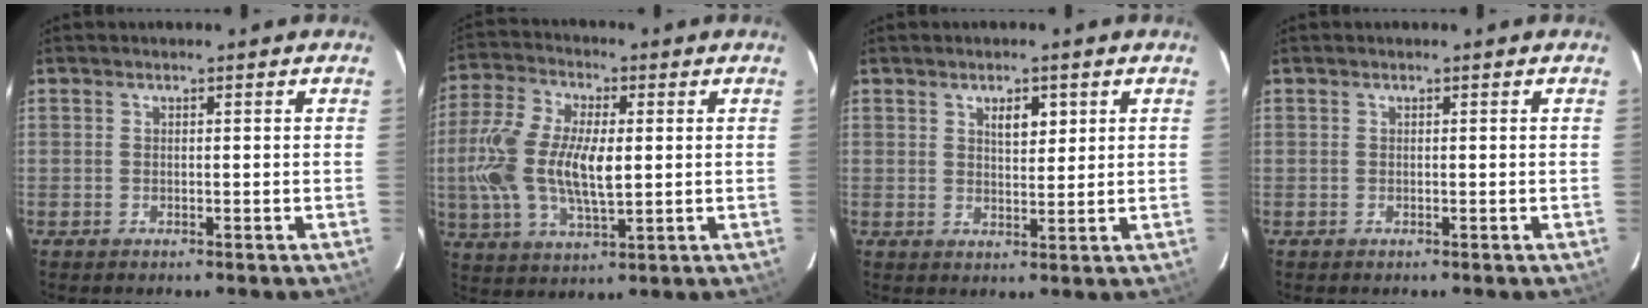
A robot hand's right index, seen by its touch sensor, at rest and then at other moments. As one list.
[{"total": 15.3, "force": [0.0, 6.9, 13.6], "torque": [-0.287, 0.002, -0.001]}, {"total": 3.8, "force": [1.8, 1.7, 2.9], "torque": [-0.044, 0.005, 0.031]}, {"total": 0.0}]